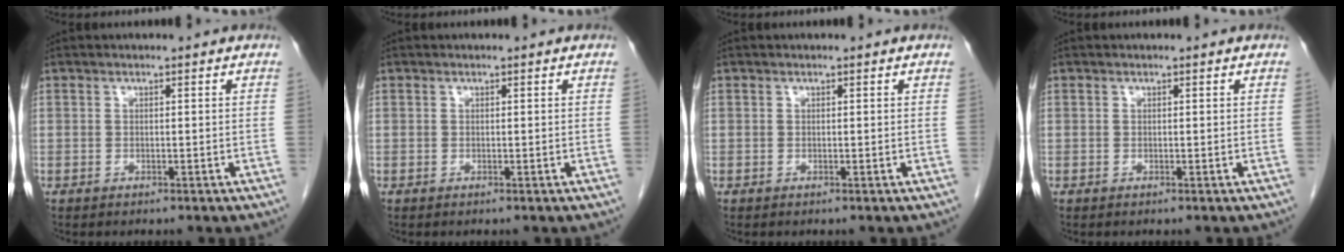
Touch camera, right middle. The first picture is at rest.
{"total": 0.0}
{"total": 0.0}
{"total": 0.0}